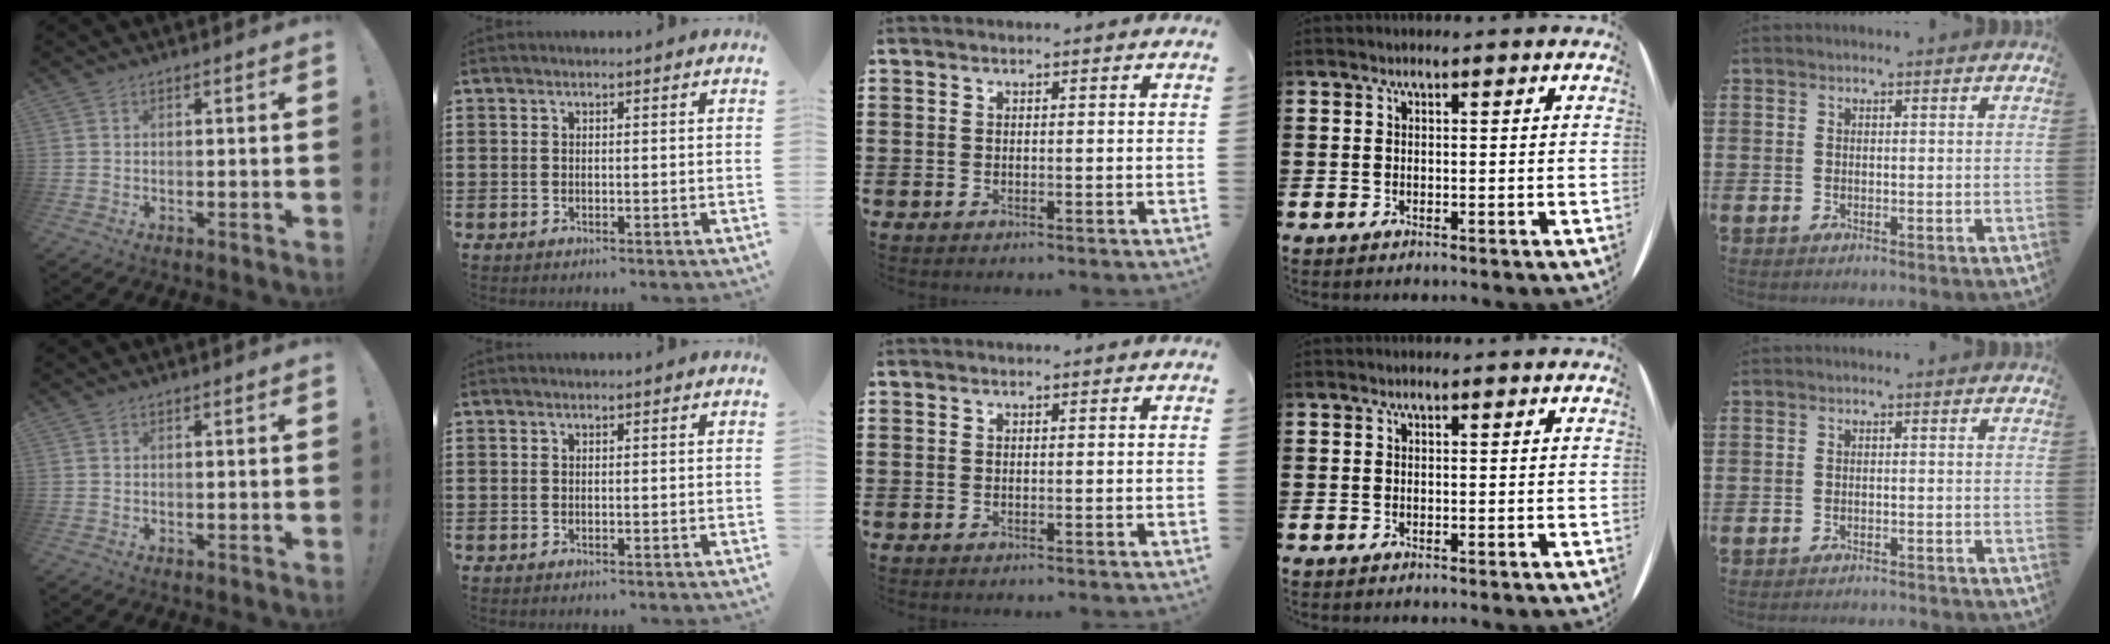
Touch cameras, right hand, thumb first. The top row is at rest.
{"little": {"total": 1.1, "force": [-1.1, -0.1, 0.0], "torque": [-0.001, 0.002, -0.023]}}